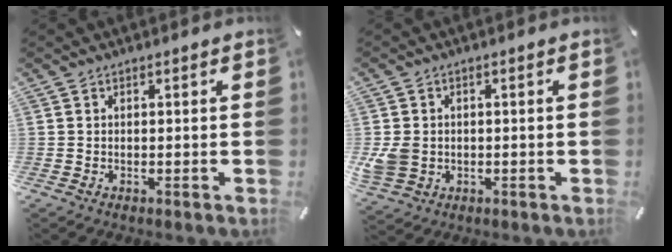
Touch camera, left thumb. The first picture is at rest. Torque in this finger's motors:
{"motor_torque": [1.33, 2.28, 1.02, 0.40, 0.24]}